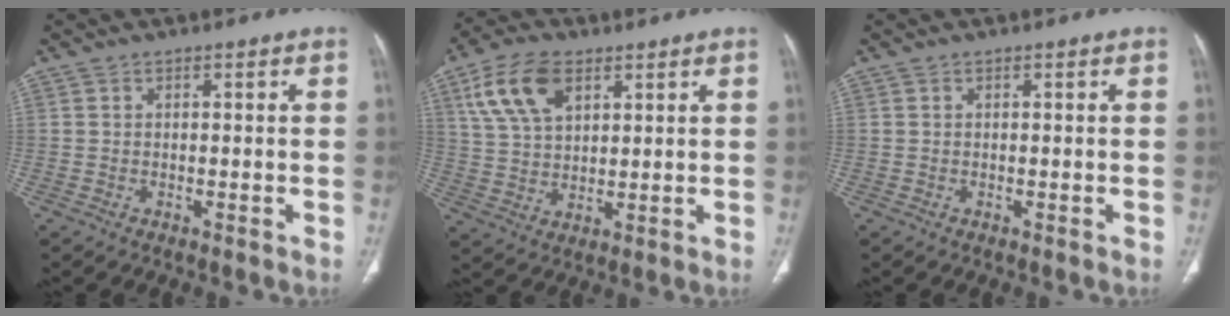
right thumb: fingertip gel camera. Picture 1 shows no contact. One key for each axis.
{"total": 11.5, "fx": 5.3, "fy": 6.5, "fz": 7.9, "tx": -0.144, "ty": -0.008, "tz": 0.106}
{"total": 0.0}